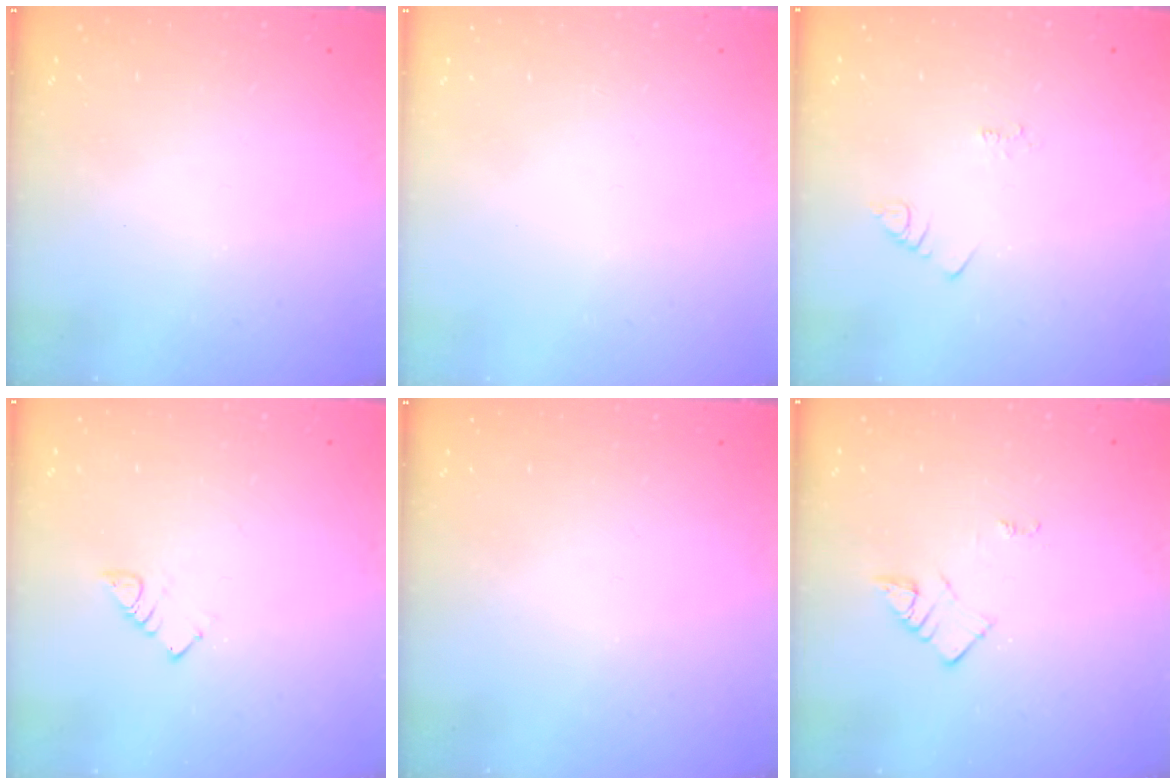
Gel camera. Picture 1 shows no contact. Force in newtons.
{"total": 1.6, "press": 1.6, "slide": 0.1}
{"total": 2.2, "press": 2.1, "slide": 0.4}
{"total": 2.9, "press": 2.9, "slide": 0.5}
{"total": 0.0}
{"total": 3.0, "press": 3.0, "slide": 0.4}